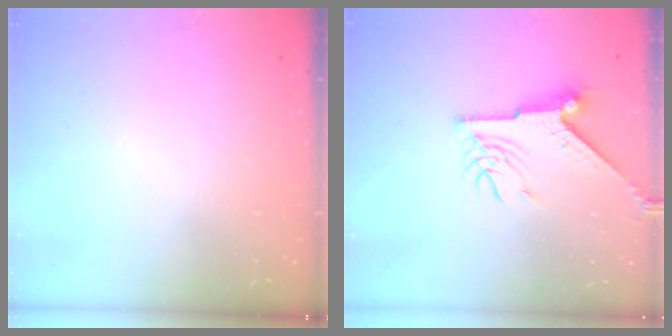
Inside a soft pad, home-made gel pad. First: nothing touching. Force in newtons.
{"total": 9.7, "press": 9.7, "slide": 0.3}